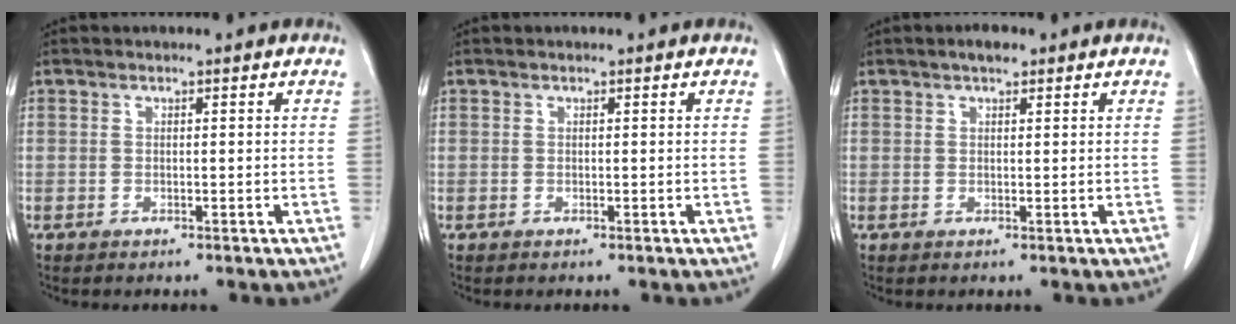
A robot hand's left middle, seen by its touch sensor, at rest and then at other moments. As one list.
[{"total": 0.0}, {"total": 1.9, "force": [1.3, 0.6, 1.2], "torque": [-0.021, 0.008, 0.019]}]